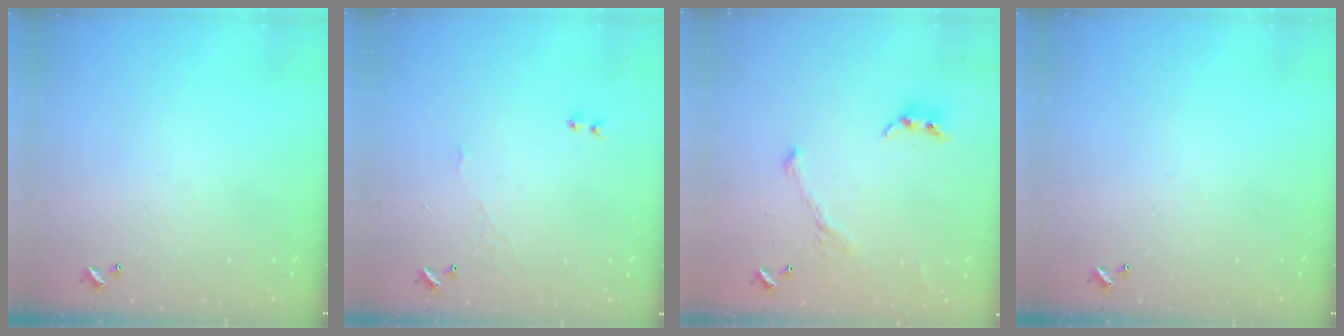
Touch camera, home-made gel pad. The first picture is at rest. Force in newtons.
{"total": 2.4, "press": 2.3, "slide": 0.6}
{"total": 2.0, "press": 2.0, "slide": 0.4}
{"total": 0.0}